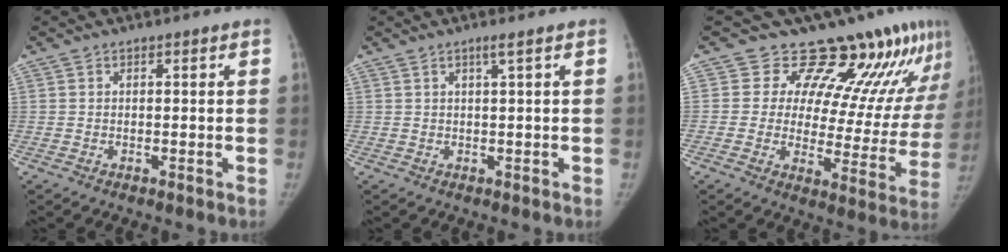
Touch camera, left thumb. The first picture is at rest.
{"total": 1.3, "force": [0.6, -0.3, 1.1], "torque": [-0.027, 0.002, 0.014]}
{"total": 16.5, "force": [13.5, 6.7, 6.7], "torque": [-0.025, -0.098, 0.166]}